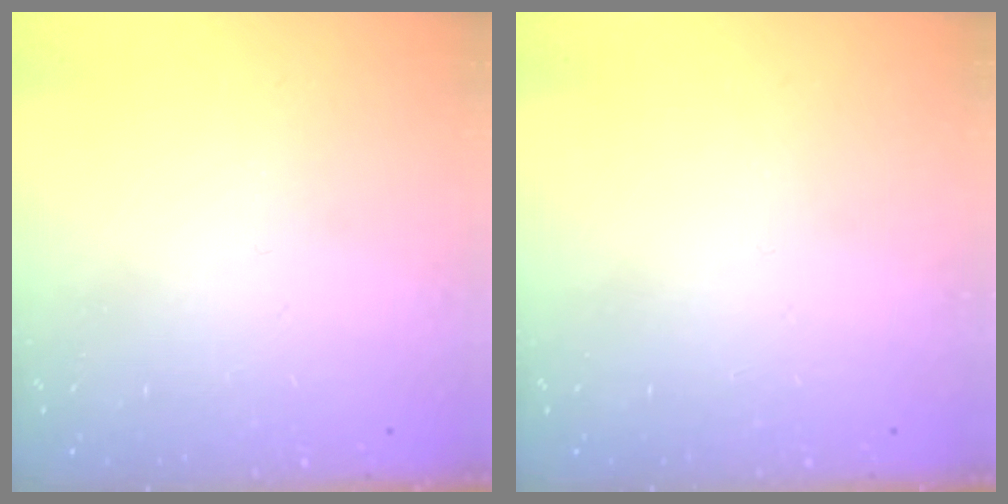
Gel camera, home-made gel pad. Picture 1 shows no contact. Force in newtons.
{"total": 0.0}